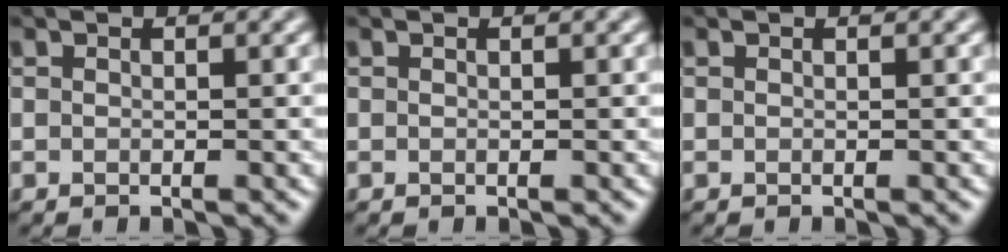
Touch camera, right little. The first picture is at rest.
{"total": 0.0}
{"total": 0.0}